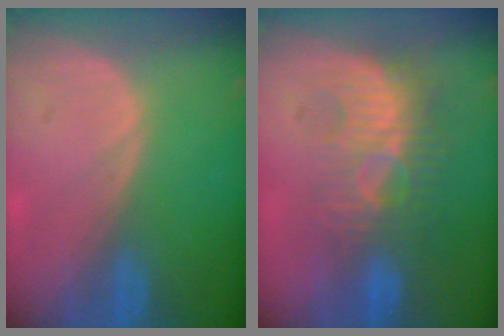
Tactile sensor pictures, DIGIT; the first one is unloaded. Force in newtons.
{"total": 8.7, "press": 8.2, "slide": 2.8}